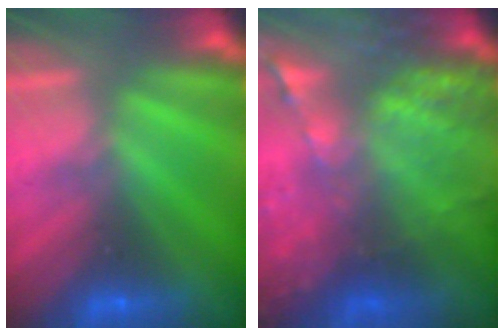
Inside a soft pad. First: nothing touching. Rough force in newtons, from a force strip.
{"total": 9.0}